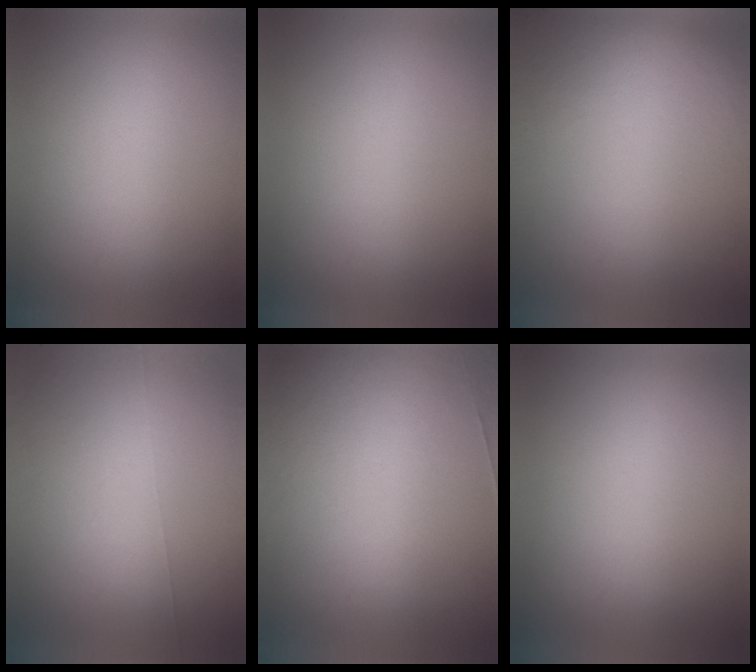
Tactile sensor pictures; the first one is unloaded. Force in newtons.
{"total": 0.0}
{"total": 5.9}
{"total": 5.9}
{"total": 1.7}
{"total": 0.0}